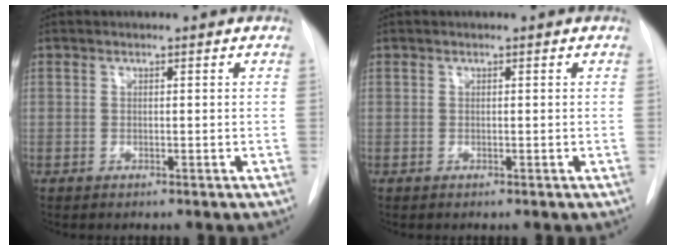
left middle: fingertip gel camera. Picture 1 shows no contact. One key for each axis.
{"total": 0.0}